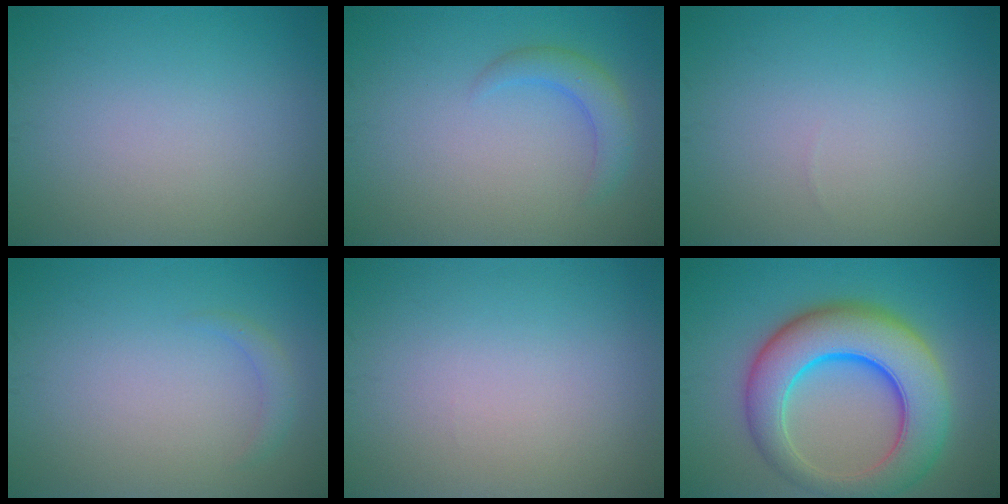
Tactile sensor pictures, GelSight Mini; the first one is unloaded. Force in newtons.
{"total": 2.4, "press": 2.4, "slide": 0.1}
{"total": 0.0}
{"total": 1.1, "press": 1.1, "slide": 0.0}
{"total": 0.0}
{"total": 10.4, "press": 10.4, "slide": 0.4}